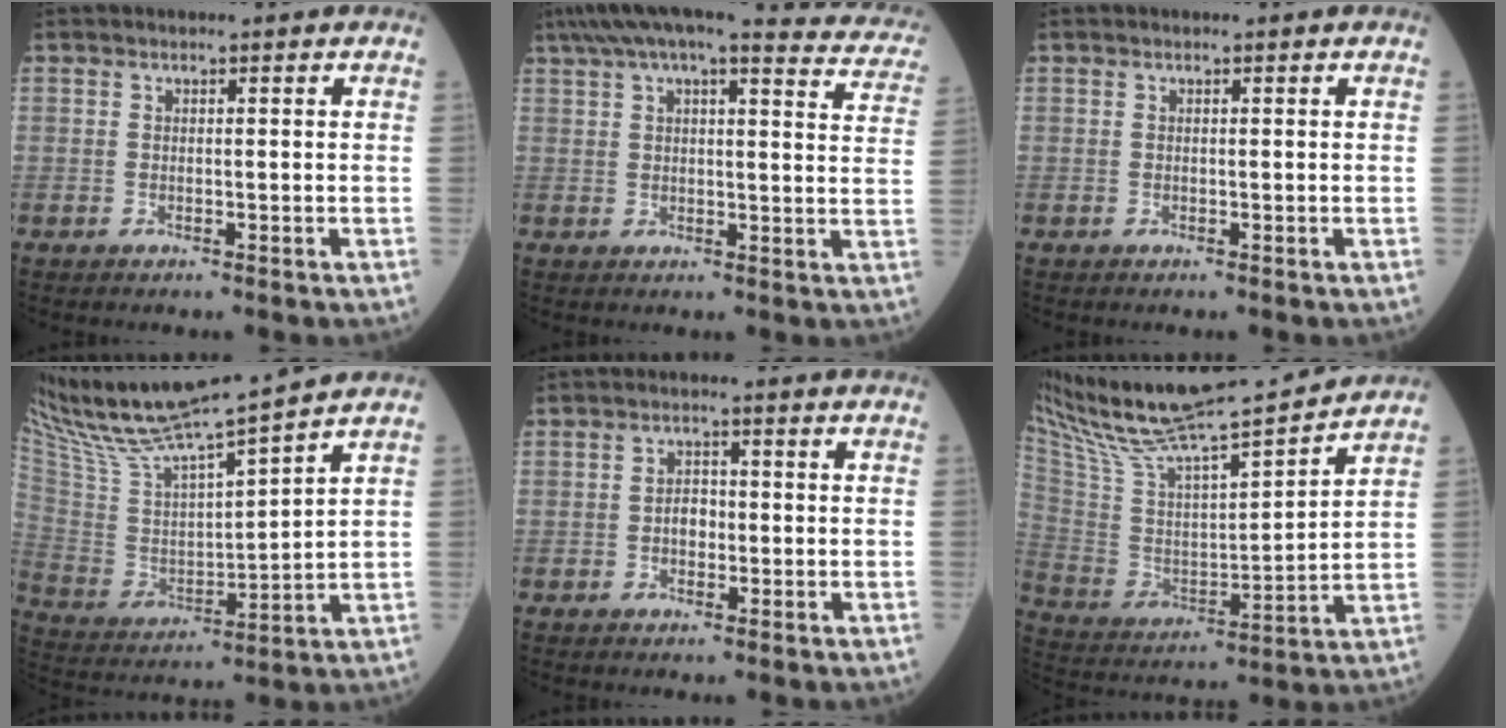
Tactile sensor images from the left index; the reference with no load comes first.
{"total": 23.1, "force": [20.4, 3.6, 10.2], "torque": [-0.153, -0.008, 0.238]}
{"total": 0.0}
{"total": 17.2, "force": [15.6, -0.9, 7.1], "torque": [-0.153, -0.002, 0.295]}
{"total": 2.2, "force": [-0.6, 1.5, 1.5], "torque": [-0.022, 0.004, -0.012]}
{"total": 22.2, "force": [20.2, 0.7, 9.0], "torque": [-0.186, -0.009, 0.345]}